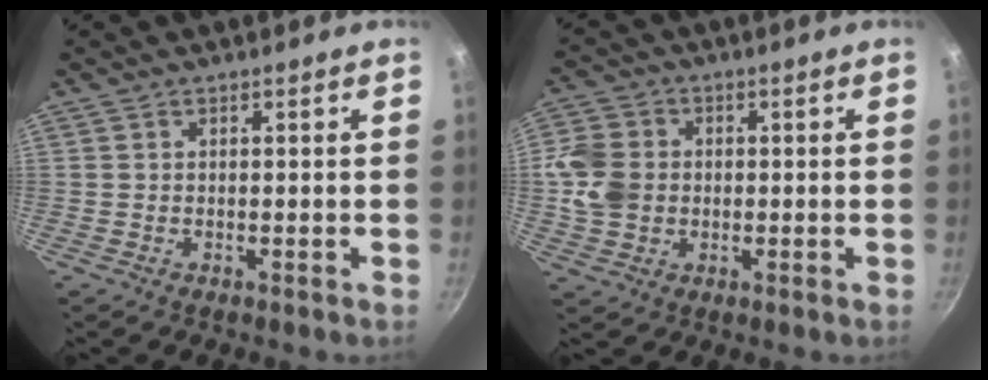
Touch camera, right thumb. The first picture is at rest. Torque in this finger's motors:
{"motor_torque": [0.47, 0.49, 0.41, 0.14, 0.02]}